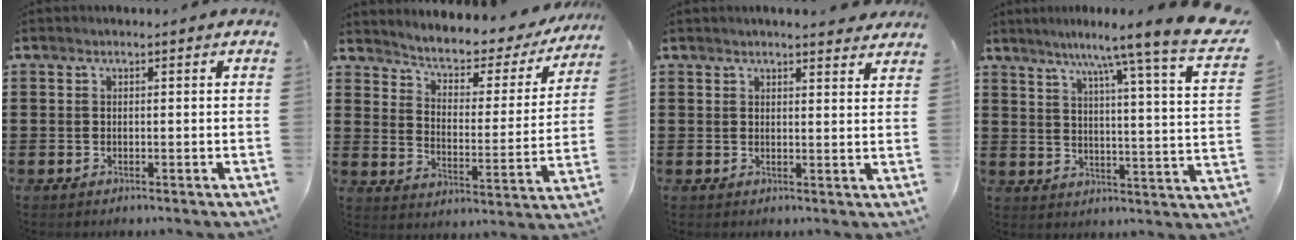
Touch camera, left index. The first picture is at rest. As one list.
[{"total": 3.5, "force": [2.8, 1.2, 1.6], "torque": [-0.049, -0.022, 0.036]}, {"total": 2.5, "force": [2.4, 0.0, 0.5], "torque": [-0.016, -0.004, 0.047]}, {"total": 8.9, "force": [7.3, -1.3, 4.9], "torque": [-0.103, -0.061, 0.109]}]